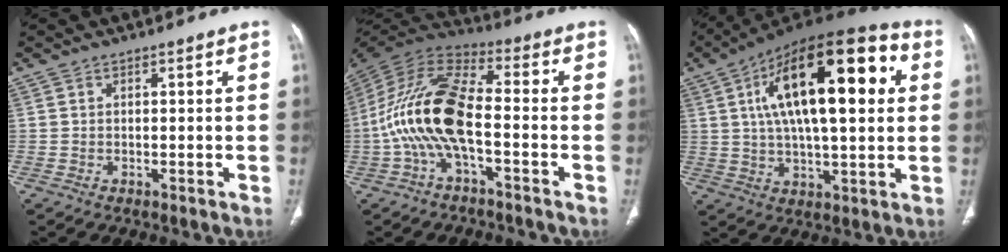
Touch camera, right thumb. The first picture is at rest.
{"total": 17.3, "force": [-3.5, 8.5, 14.6], "torque": [-0.289, 0.054, -0.073]}
{"total": 26.3, "force": [6.6, 10.2, 23.4], "torque": [-0.367, 0.020, 0.092]}